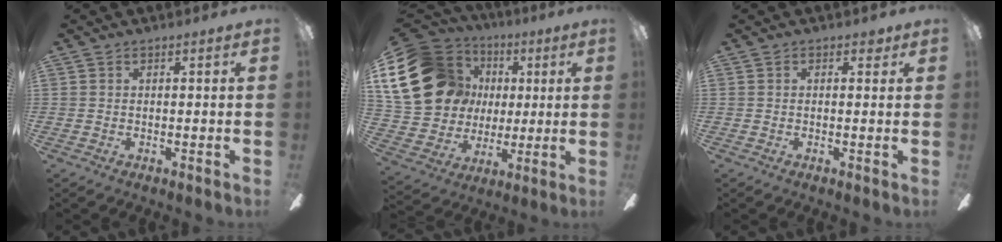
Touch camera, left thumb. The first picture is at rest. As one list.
[{"total": 22.8, "force": [5.6, 19.1, 11.1], "torque": [-0.223, 0.000, 0.124]}, {"total": 1.7, "force": [1.0, 1.1, 0.9], "torque": [-0.002, -0.001, 0.014]}]